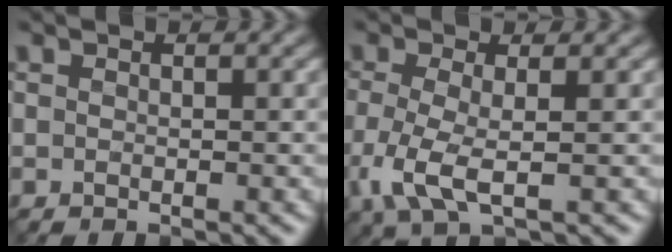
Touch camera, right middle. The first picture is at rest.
{"total": 4.1, "force": [-1.0, 1.4, 3.7], "torque": [-0.097, -0.005, -0.023]}